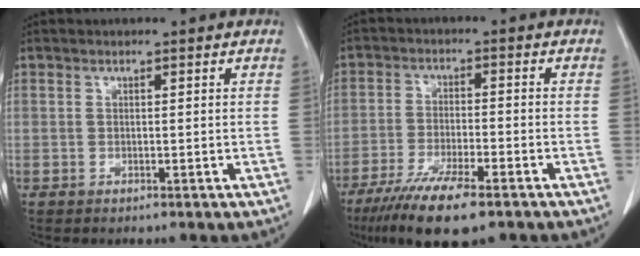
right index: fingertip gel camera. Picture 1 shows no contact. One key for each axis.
{"total": 11.0, "fx": -7.6, "fy": 1.7, "fz": 7.8, "tx": -0.135, "ty": -0.025, "tz": -0.123}